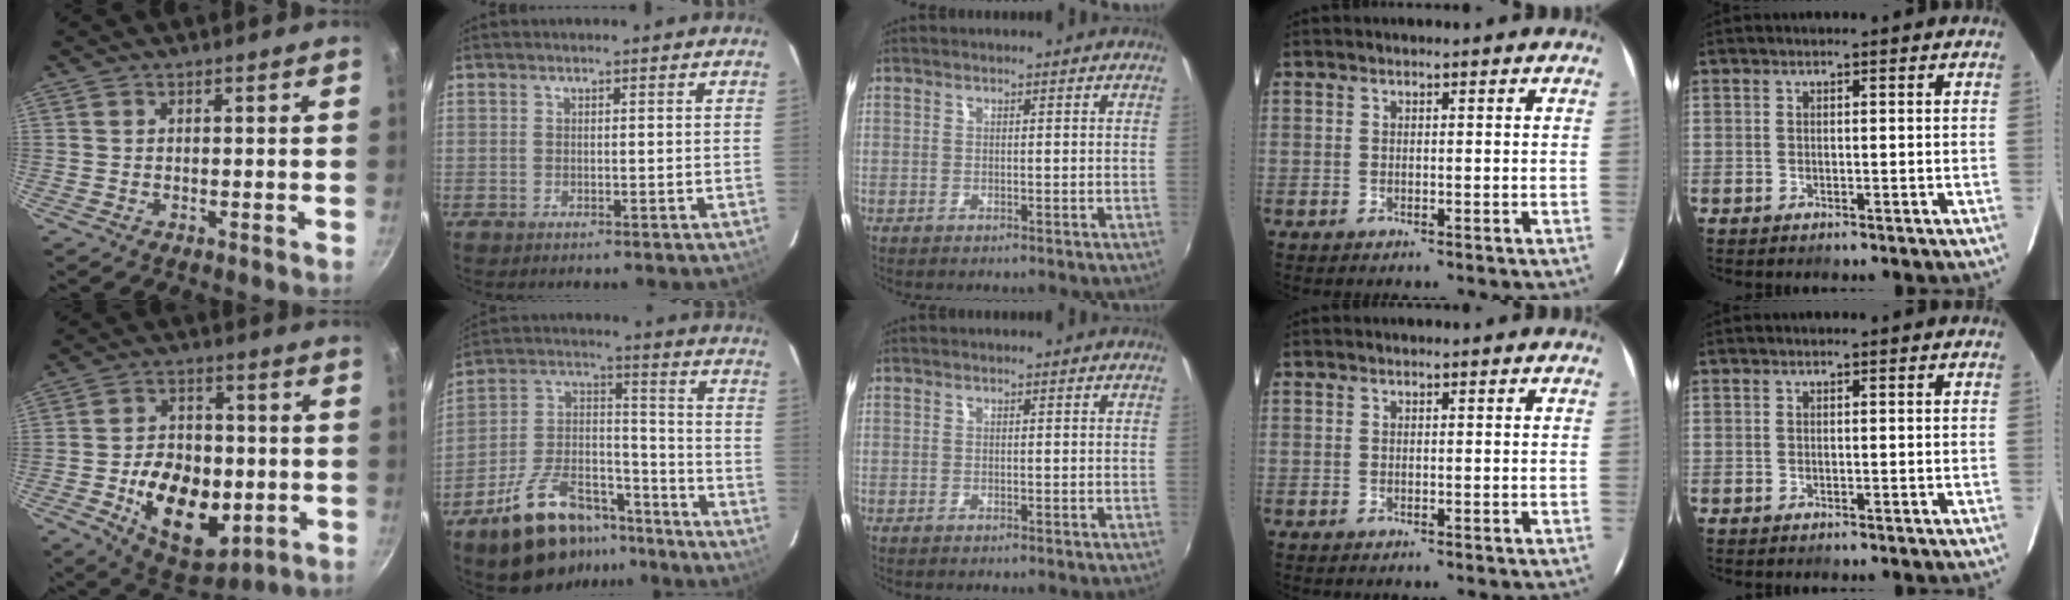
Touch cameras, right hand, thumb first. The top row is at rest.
{"thumb": {"total": 18.4, "force": [-3.8, 12.1, 13.4], "torque": [-0.168, 0.012, -0.048]}, "index": {"total": 19.7, "force": [-14.0, 9.8, 9.8], "torque": [-0.191, 0.040, -0.211]}}